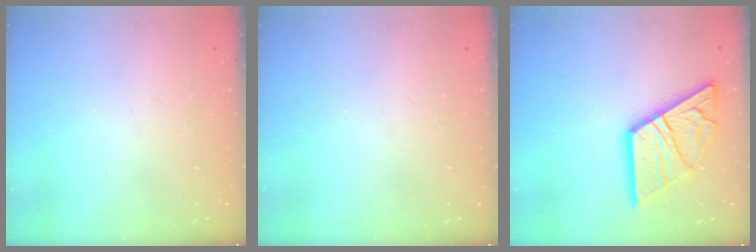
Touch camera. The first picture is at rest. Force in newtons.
{"total": 0.0}
{"total": 18.9, "press": 18.8, "slide": 1.6}